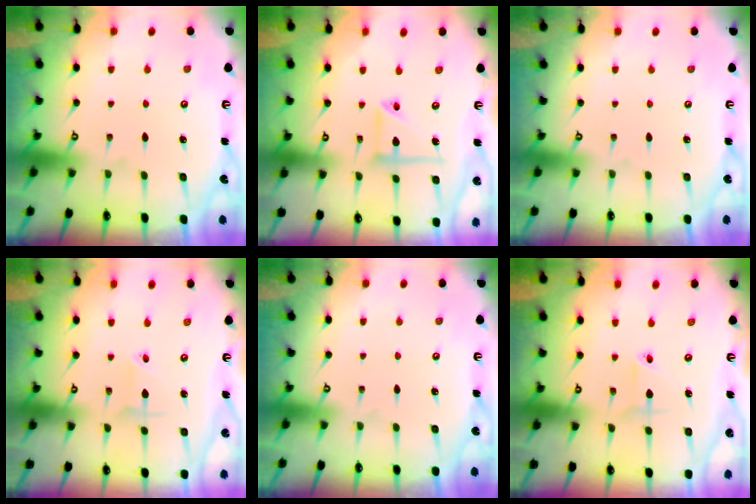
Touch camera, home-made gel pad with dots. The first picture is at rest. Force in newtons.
{"total": 9.8, "press": 9.7, "slide": 1.3}
{"total": 0.0}
{"total": 2.7, "press": 2.6, "slide": 0.3}
{"total": 0.0}
{"total": 2.1, "press": 2.1, "slide": 0.6}